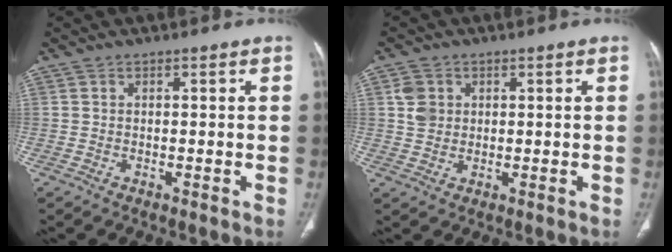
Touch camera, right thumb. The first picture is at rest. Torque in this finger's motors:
{"motor_torque": [0.22, 0.89, 0.37, 0.51, 0.06]}